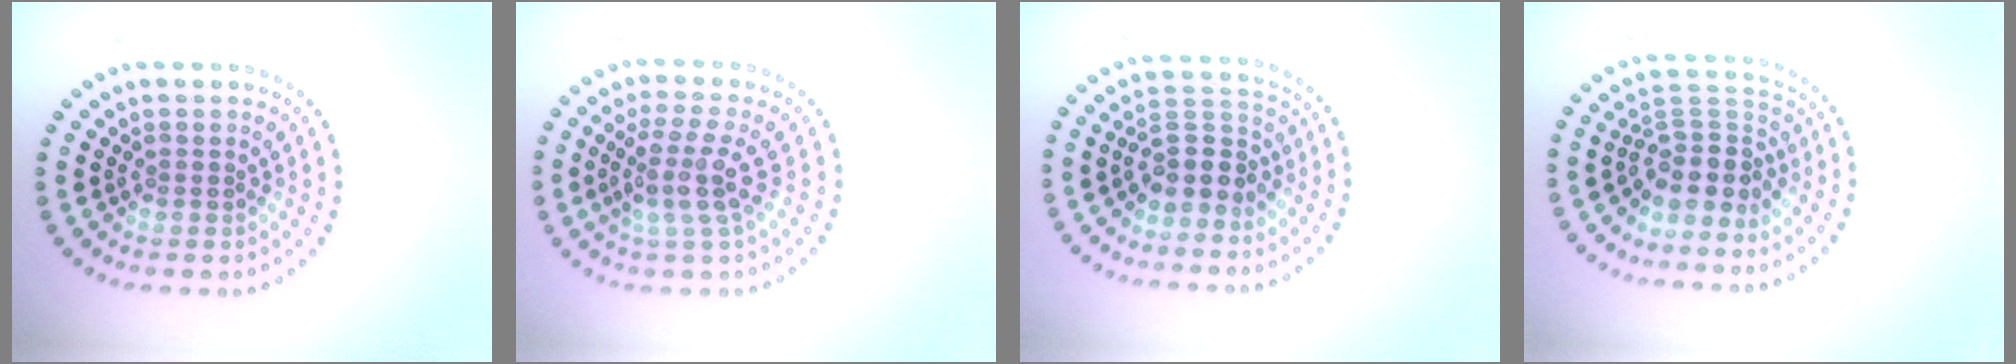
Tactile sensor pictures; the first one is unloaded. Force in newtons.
{"total": 3.9, "press": 2.8, "slide": 2.6}
{"total": 3.4, "press": 3.0, "slide": 1.6}
{"total": 4.0, "press": 3.2, "slide": 2.5}